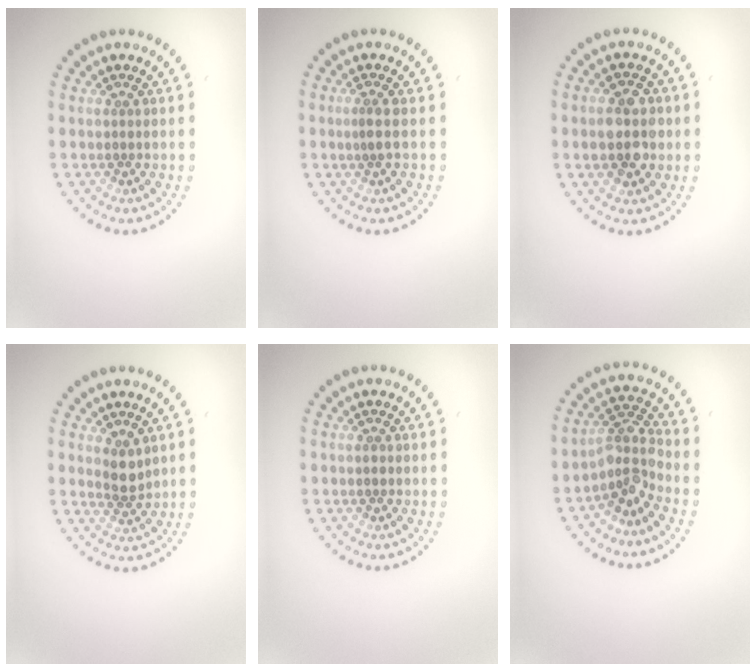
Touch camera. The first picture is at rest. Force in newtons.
{"total": 1.0, "press": 0.7, "slide": 0.7}
{"total": 4.5, "press": 4.5, "slide": 0.1}
{"total": 2.1, "press": 1.7, "slide": 1.2}
{"total": 0.6, "press": 0.6, "slide": 0.1}
{"total": 3.2, "press": 2.4, "slide": 2.2}